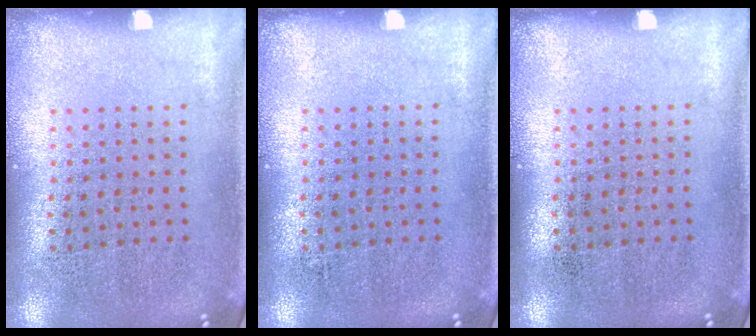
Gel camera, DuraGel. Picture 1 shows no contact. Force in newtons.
{"total": 0.0}
{"total": 0.0}